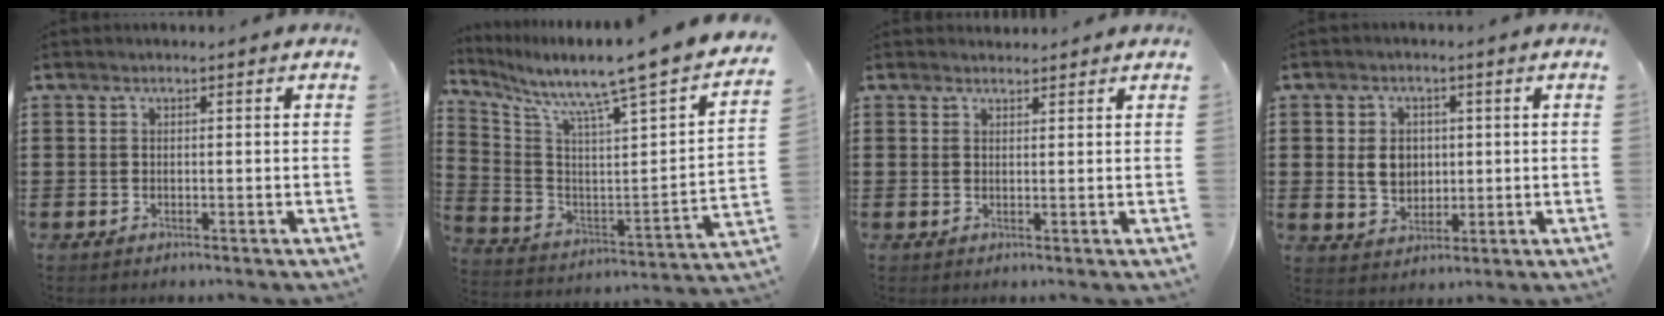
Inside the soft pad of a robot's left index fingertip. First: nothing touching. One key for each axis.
{"total": 8.0, "fx": 7.2, "fy": -1.0, "fz": 3.3, "tx": -0.093, "ty": -0.086, "tz": 0.105}
{"total": 1.4, "fx": 1.4, "fy": 0.3, "fz": 0.1, "tx": -0.005, "ty": 0.002, "tz": 0.028}
{"total": 4.8, "fx": 0.5, "fy": 3.7, "fz": 2.9, "tx": -0.060, "ty": 0.007, "tz": 0.005}